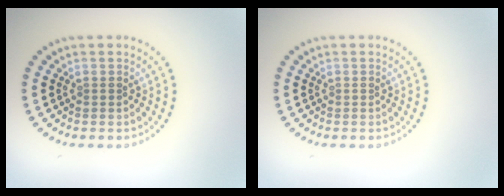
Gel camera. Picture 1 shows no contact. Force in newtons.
{"total": 0.0}